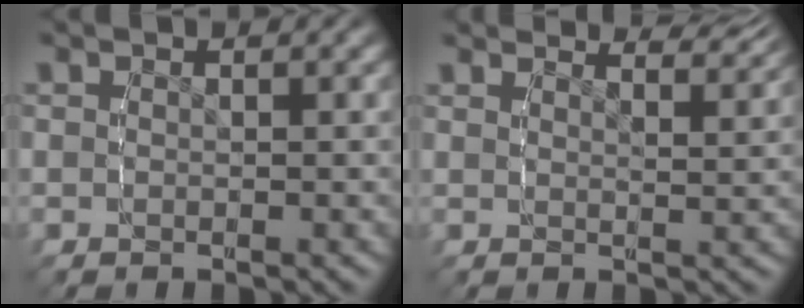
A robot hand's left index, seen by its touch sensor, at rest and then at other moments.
{"total": 4.8, "force": [4.5, -0.1, 1.4], "torque": [-0.012, 0.009, 0.066]}